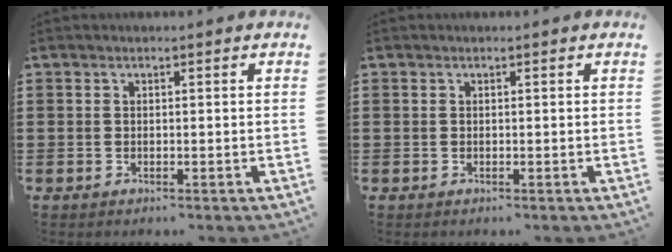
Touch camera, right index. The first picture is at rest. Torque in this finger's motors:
{"motor_torque": [0.02, 0.03, 0.02, 0.02]}